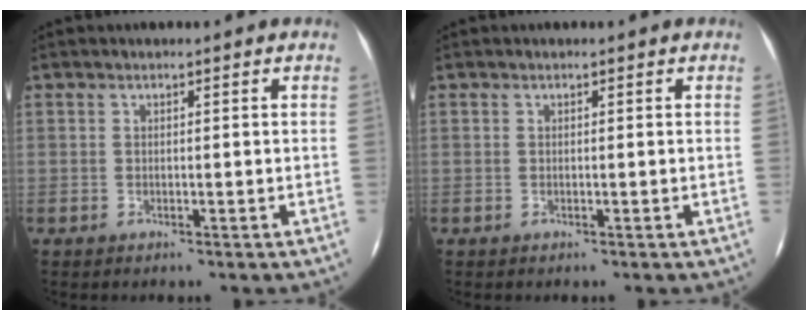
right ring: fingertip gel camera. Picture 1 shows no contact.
{"total": 0.0}